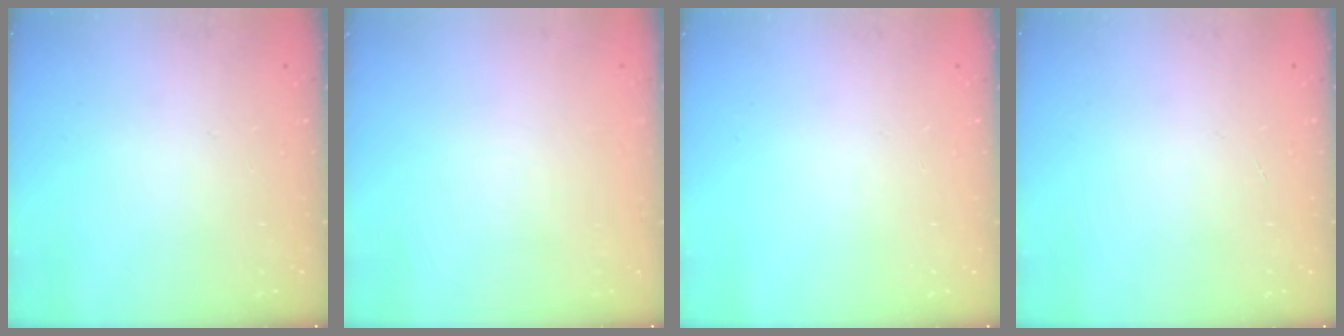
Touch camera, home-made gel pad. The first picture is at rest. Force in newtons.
{"total": 0.0}
{"total": 0.0}
{"total": 0.0}